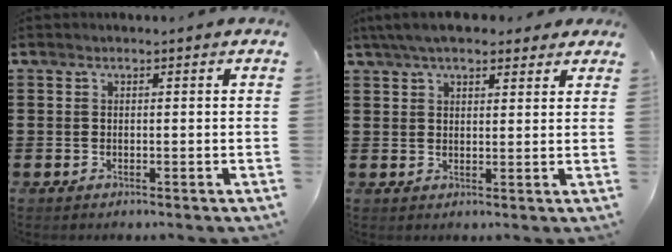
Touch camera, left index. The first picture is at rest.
{"total": 5.6, "force": [4.6, 1.7, 2.7], "torque": [-0.066, 0.001, 0.086]}